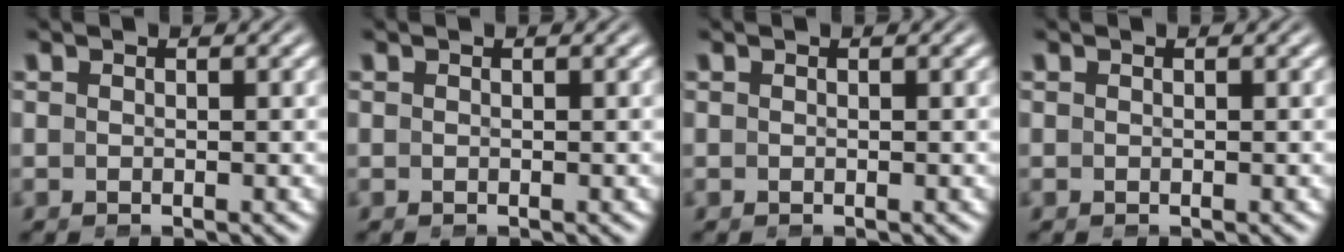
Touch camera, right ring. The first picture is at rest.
{"total": 0.0}
{"total": 0.0}
{"total": 0.0}